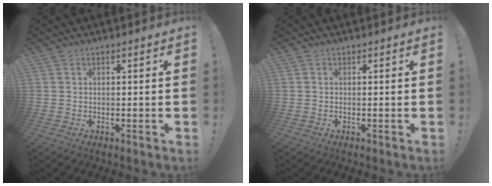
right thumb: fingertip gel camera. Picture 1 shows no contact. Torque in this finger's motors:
{"motor_torque": [-0.09, -0.28, -0.07, 0.17, -0.03]}